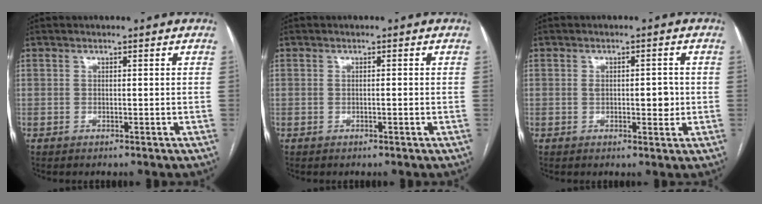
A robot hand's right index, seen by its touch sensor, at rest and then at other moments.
{"total": 0.8, "force": [-0.1, 0.2, 0.8], "torque": [-0.015, 0.001, 0.002]}
{"total": 3.9, "force": [0.0, 1.8, 3.4], "torque": [-0.053, 0.003, 0.005]}